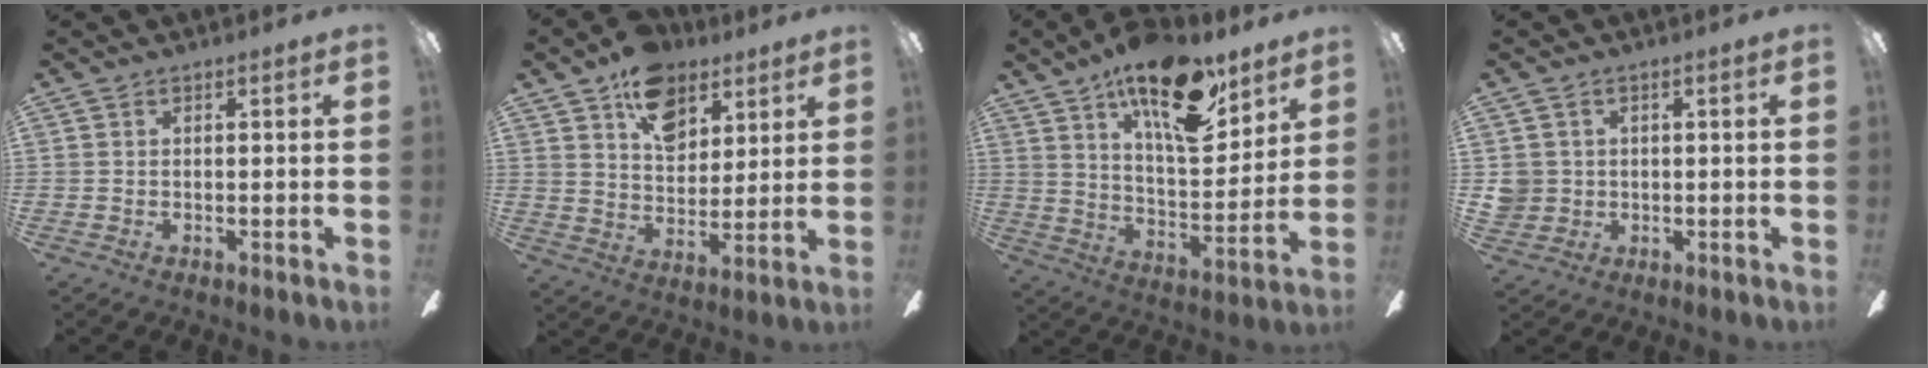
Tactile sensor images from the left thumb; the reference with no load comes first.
{"total": 13.1, "force": [8.1, 8.5, 5.9], "torque": [-0.079, -0.035, 0.148]}
{"total": 20.5, "force": [13.3, 8.0, 13.4], "torque": [-0.212, -0.073, 0.222]}
{"total": 3.6, "force": [0.5, 3.6, 0.4], "torque": [-0.010, 0.007, 0.010]}